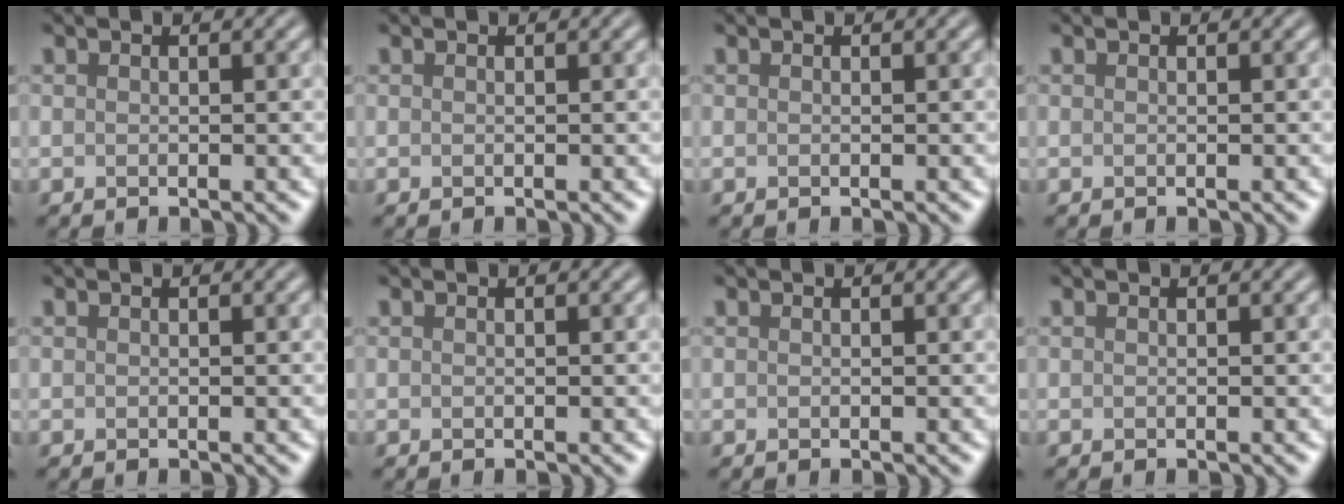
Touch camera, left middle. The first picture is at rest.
{"total": 0.0}
{"total": 0.0}
{"total": 0.0}
{"total": 0.0}
{"total": 0.0}
{"total": 0.0}
{"total": 0.0}